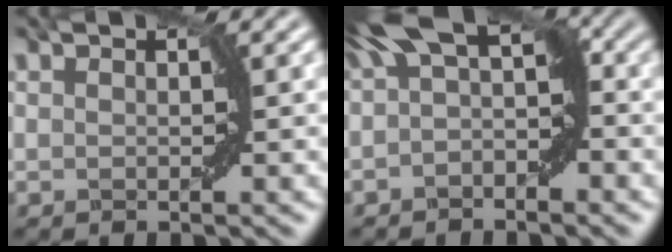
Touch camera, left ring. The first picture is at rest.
{"total": 5.3, "force": [0.6, 2.3, 4.7], "torque": [-0.063, 0.016, -0.002]}